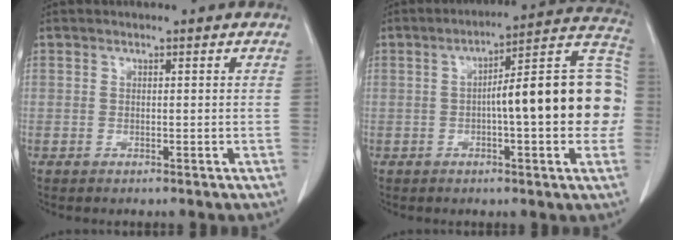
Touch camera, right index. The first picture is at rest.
{"total": 18.0, "force": [-0.7, 3.1, 17.7], "torque": [-0.224, 0.043, -0.009]}